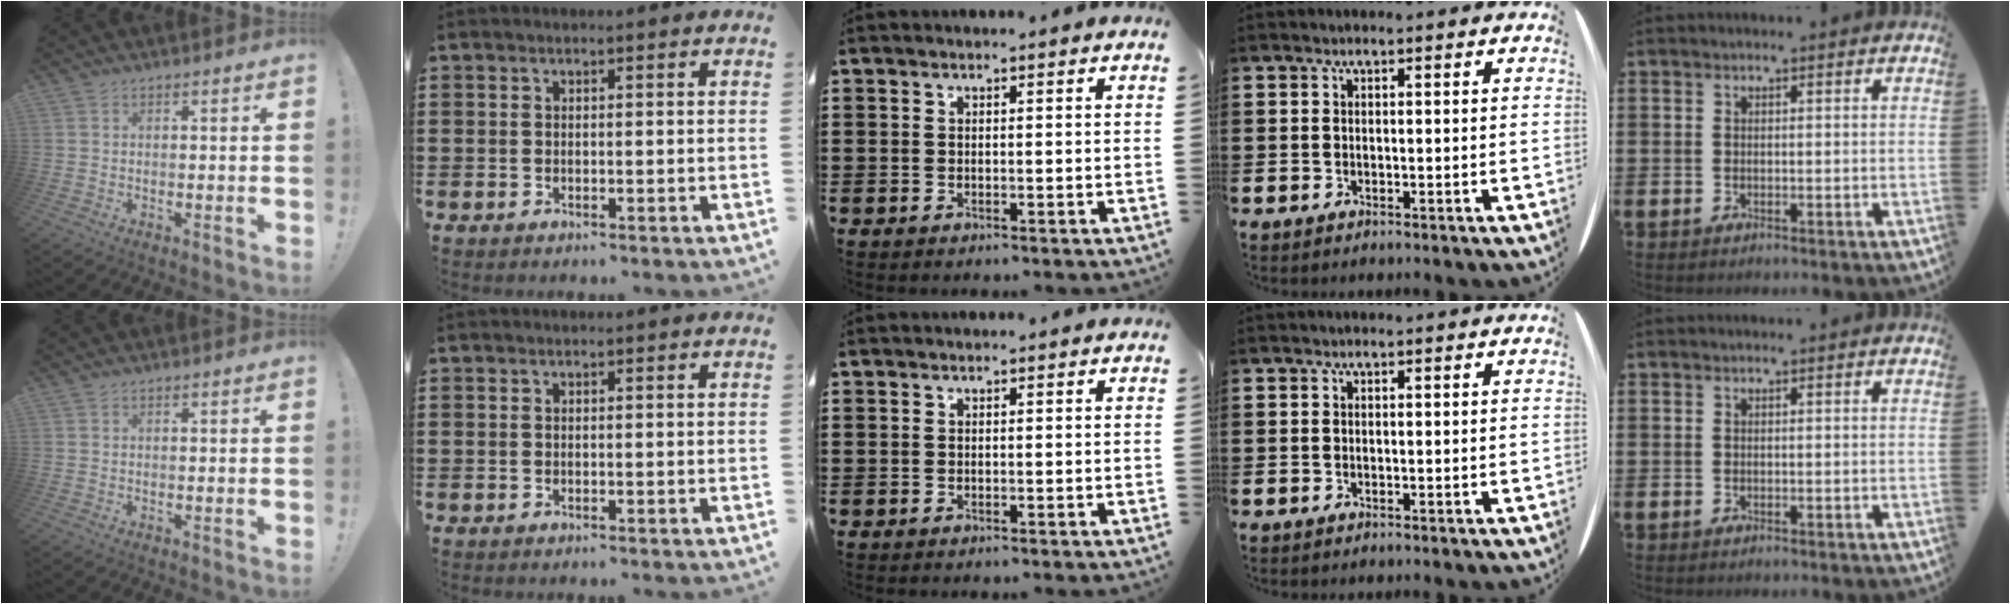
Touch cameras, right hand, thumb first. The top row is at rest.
{}